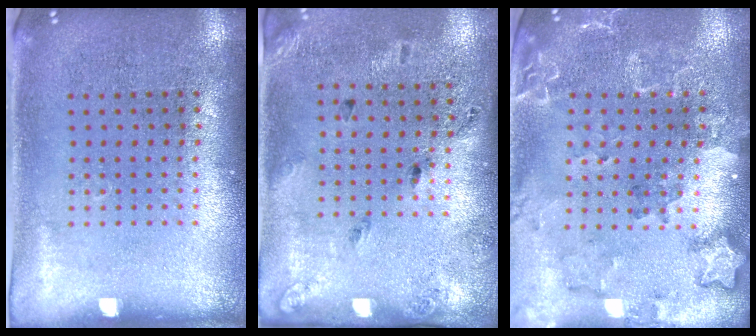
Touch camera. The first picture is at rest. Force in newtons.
{"total": 1.8, "press": 1.1, "slide": 1.5}
{"total": 2.0, "press": 1.9, "slide": 0.5}